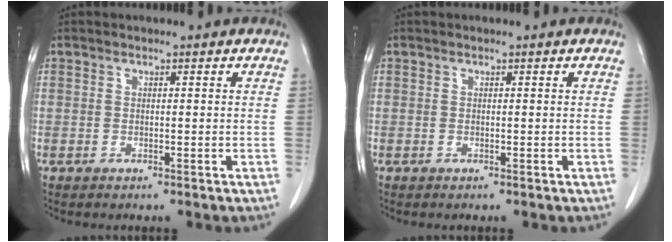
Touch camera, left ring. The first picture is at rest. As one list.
[{"total": 0.0}]